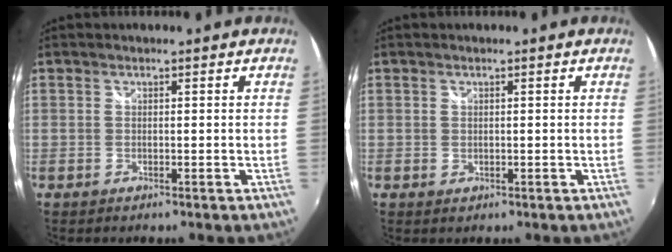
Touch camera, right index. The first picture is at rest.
{"total": 0.8, "force": [0.1, 0.6, 0.5], "torque": [-0.010, -0.002, 0.002]}